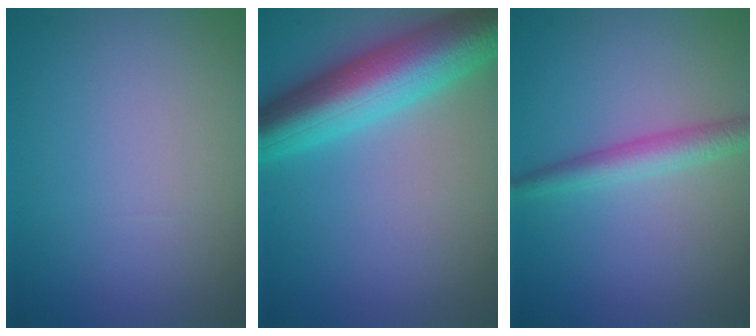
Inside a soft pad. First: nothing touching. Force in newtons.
{"total": 9.4, "press": 9.4, "slide": 0.2}
{"total": 2.7, "press": 2.7, "slide": 0.0}